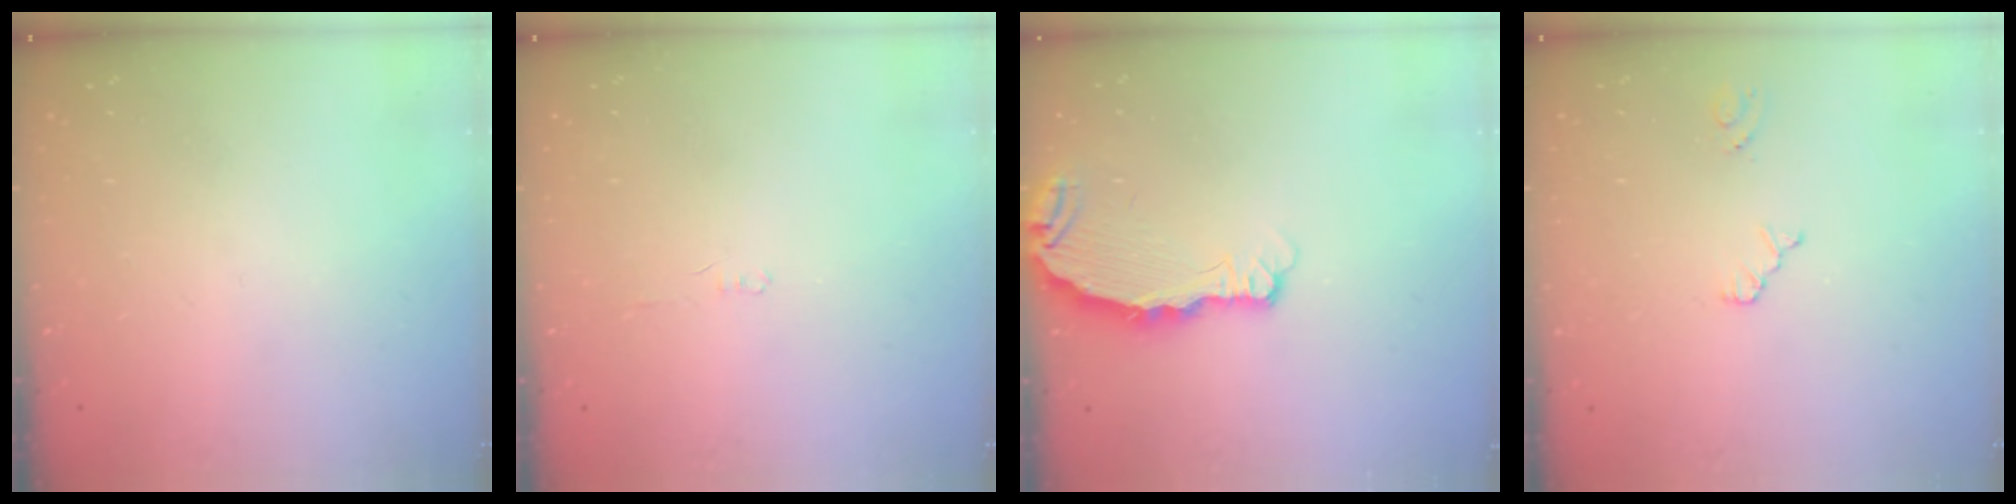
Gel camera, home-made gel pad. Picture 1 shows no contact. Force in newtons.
{"total": 1.1, "press": 1.0, "slide": 0.3}
{"total": 4.2, "press": 4.2, "slide": 0.1}
{"total": 3.6, "press": 3.5, "slide": 0.5}